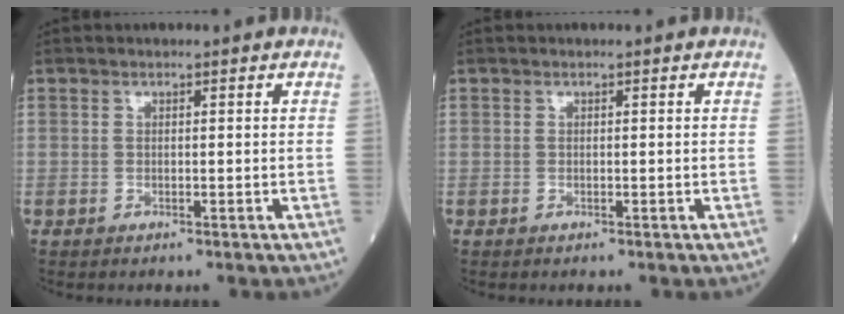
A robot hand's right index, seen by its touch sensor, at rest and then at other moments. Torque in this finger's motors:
{"motor_torque": [0.00, 0.00, 0.00, 0.00]}